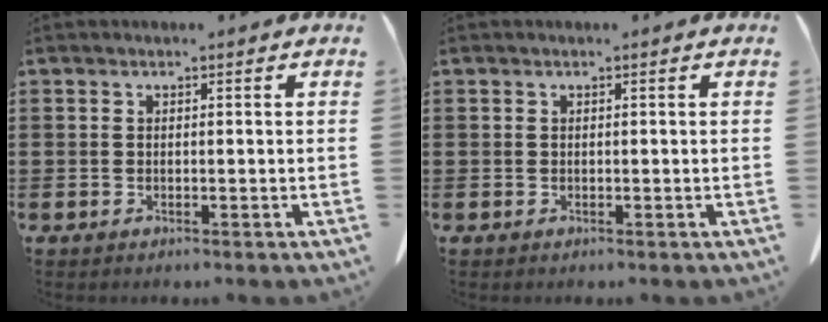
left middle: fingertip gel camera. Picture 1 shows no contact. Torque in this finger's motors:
{"motor_torque": [-2.14, 0.00, -0.02, 0.00]}